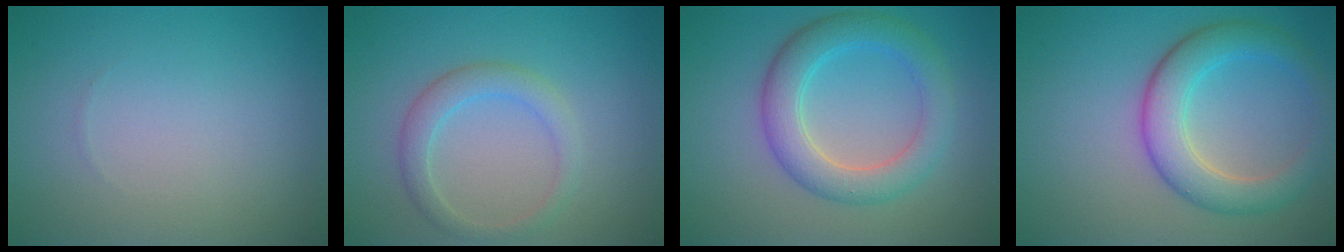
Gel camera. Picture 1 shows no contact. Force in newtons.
{"total": 2.6, "press": 2.6, "slide": 0.3}
{"total": 4.9, "press": 4.9, "slide": 0.1}
{"total": 5.3, "press": 5.3, "slide": 0.1}